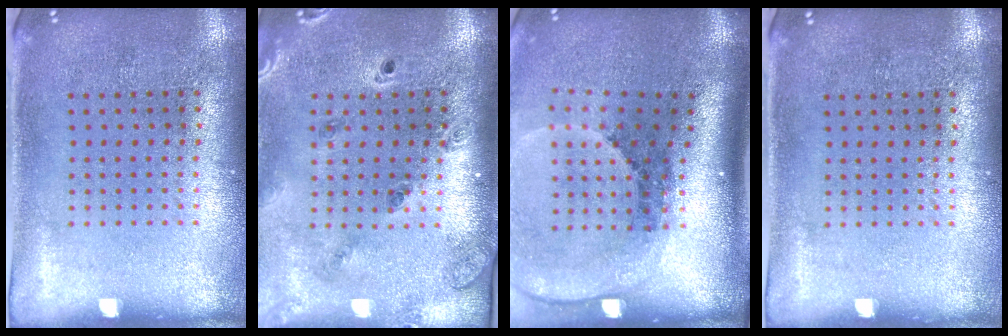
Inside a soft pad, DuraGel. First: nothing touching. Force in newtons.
{"total": 1.4, "press": 1.3, "slide": 0.2}
{"total": 2.7, "press": 1.9, "slide": 2.0}
{"total": 0.0}